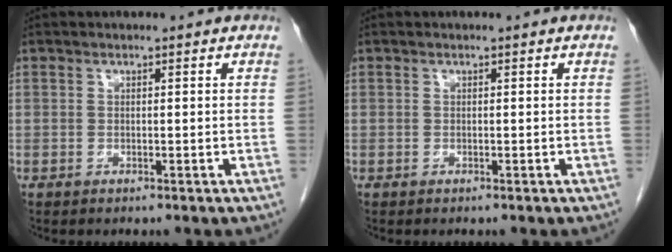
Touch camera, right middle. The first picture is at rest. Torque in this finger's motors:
{"motor_torque": [-0.28, 0.02, -0.05, 0.01]}